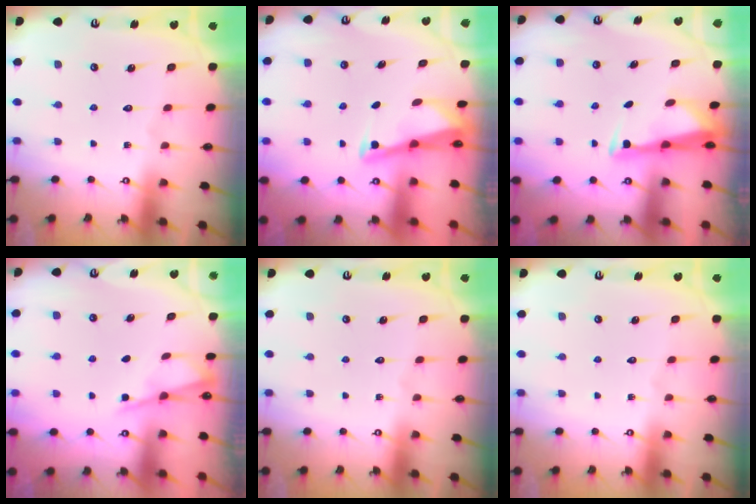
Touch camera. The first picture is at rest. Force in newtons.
{"total": 2.6, "press": 2.6, "slide": 0.1}
{"total": 3.0, "press": 2.9, "slide": 0.8}
{"total": 2.4, "press": 2.4, "slide": 0.5}
{"total": 0.0}
{"total": 0.0}